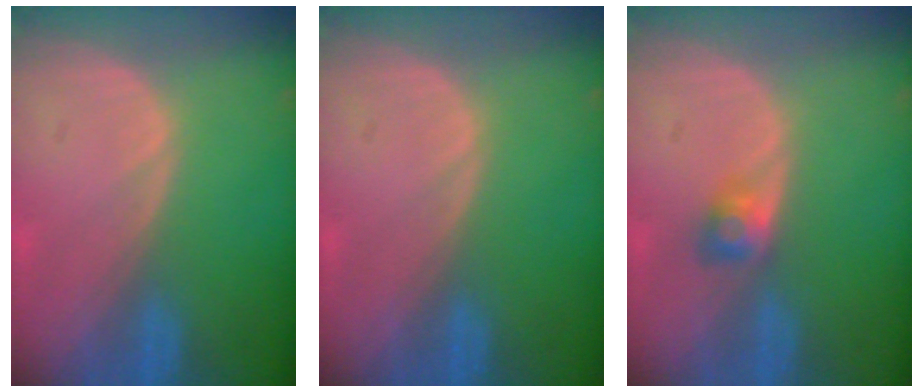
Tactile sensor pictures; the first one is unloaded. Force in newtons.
{"total": 0.0}
{"total": 2.5, "press": 2.4, "slide": 0.8}